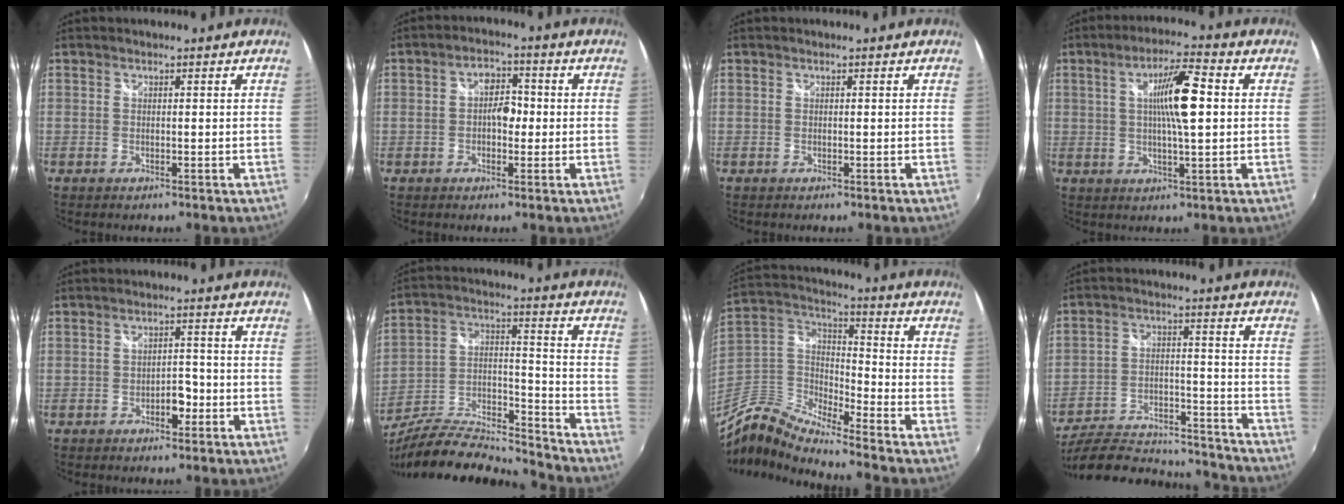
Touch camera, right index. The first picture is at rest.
{"total": 4.6, "force": [-0.6, 3.3, 3.2], "torque": [-0.049, 0.011, -0.010]}
{"total": 0.0}
{"total": 8.8, "force": [1.7, -0.2, 8.6], "torque": [-0.137, 0.000, 0.031]}
{"total": 3.2, "force": [-1.6, 1.9, 2.1], "torque": [-0.036, 0.002, -0.027]}
{"total": 17.3, "force": [-15.7, 1.2, 7.1], "torque": [-0.133, -0.012, -0.268]}
{"total": 9.3, "force": [-8.0, -0.1, 4.7], "torque": [-0.110, 0.002, -0.172]}
{"total": 23.9, "force": [-21.4, 5.9, 8.8], "torque": [-0.164, -0.010, -0.287]}